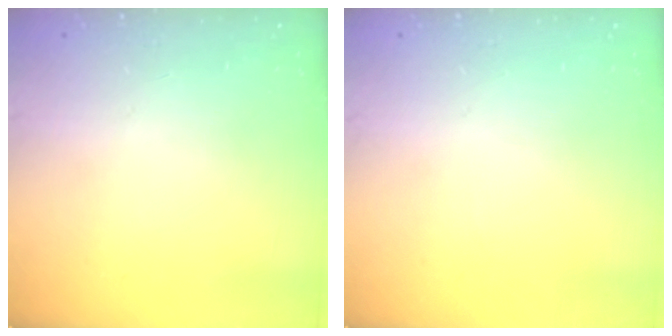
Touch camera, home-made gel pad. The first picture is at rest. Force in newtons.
{"total": 0.0}